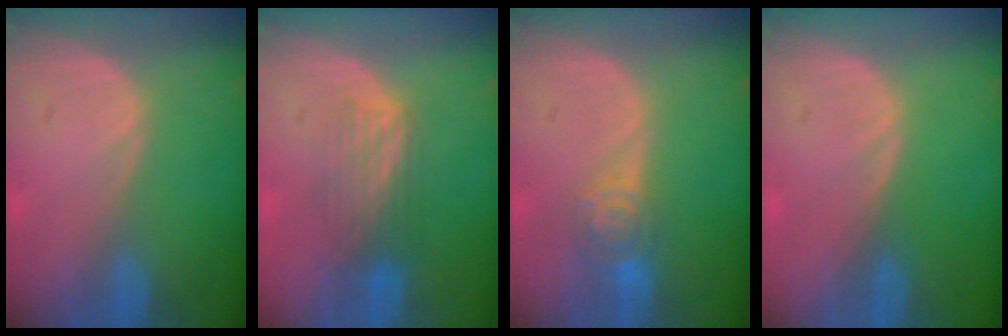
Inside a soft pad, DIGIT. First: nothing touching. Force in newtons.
{"total": 4.3, "press": 4.3, "slide": 0.2}
{"total": 4.6, "press": 4.3, "slide": 1.7}
{"total": 0.0}